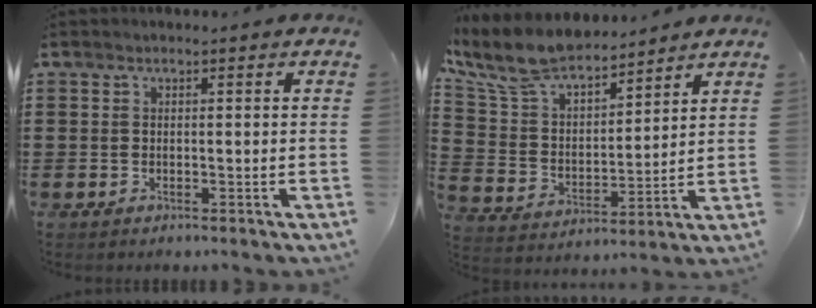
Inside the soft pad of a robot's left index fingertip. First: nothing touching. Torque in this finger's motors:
{"motor_torque": [0.47, 0.49, 0.93, 0.21]}